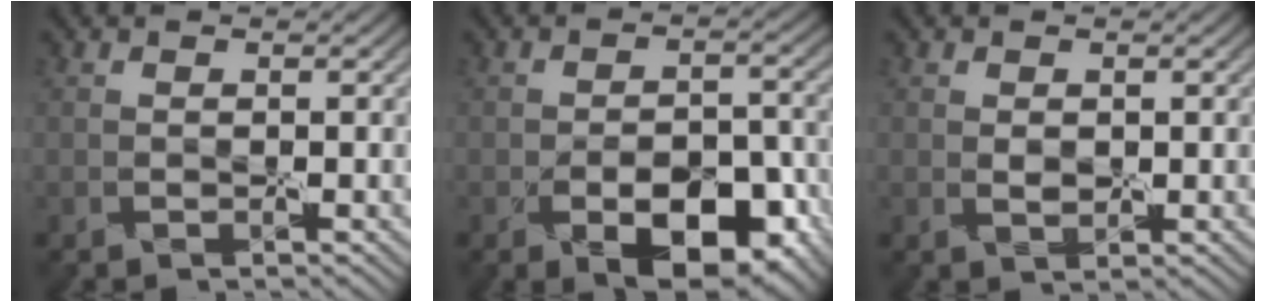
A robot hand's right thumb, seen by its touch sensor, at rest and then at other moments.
{"total": 7.8, "force": [-4.1, 3.7, 5.4], "torque": [-0.073, -0.002, -0.059]}
{"total": 0.7, "force": [0.4, 0.5, 0.3], "torque": [0.000, 0.000, 0.013]}